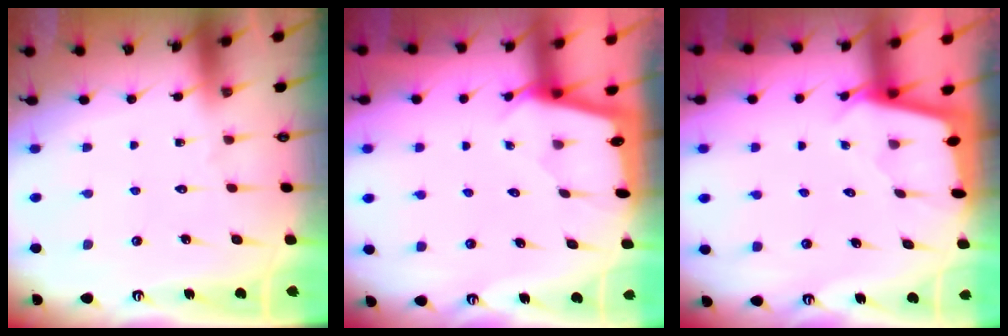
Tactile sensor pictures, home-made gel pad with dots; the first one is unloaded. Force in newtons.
{"total": 1.5, "press": 1.5, "slide": 0.2}
{"total": 1.9, "press": 1.9, "slide": 0.2}